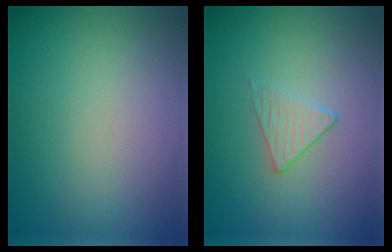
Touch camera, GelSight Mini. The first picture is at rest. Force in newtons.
{"total": 1.4, "press": 1.1, "slide": 0.9}